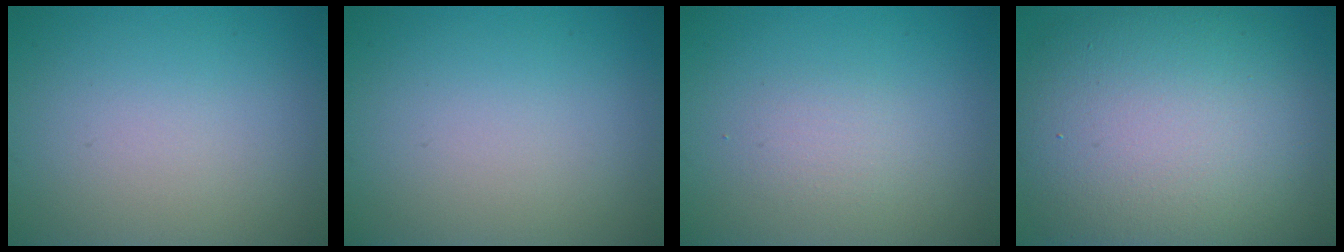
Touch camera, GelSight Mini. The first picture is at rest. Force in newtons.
{"total": 0.0}
{"total": 1.3, "press": 1.3, "slide": 0.1}
{"total": 14.3, "press": 14.2, "slide": 0.7}